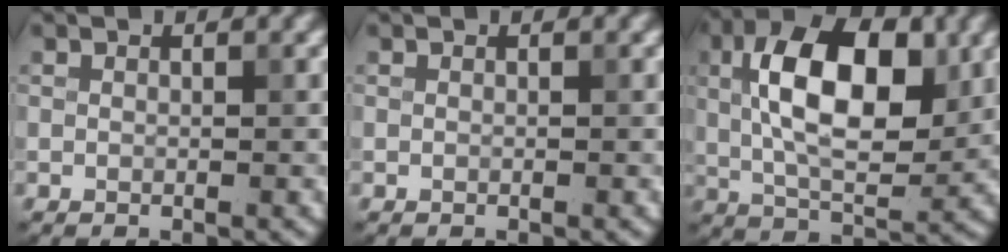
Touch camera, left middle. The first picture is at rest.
{"total": 0.0}
{"total": 10.6, "force": [1.7, 5.2, 9.0], "torque": [-0.156, 0.013, 0.023]}